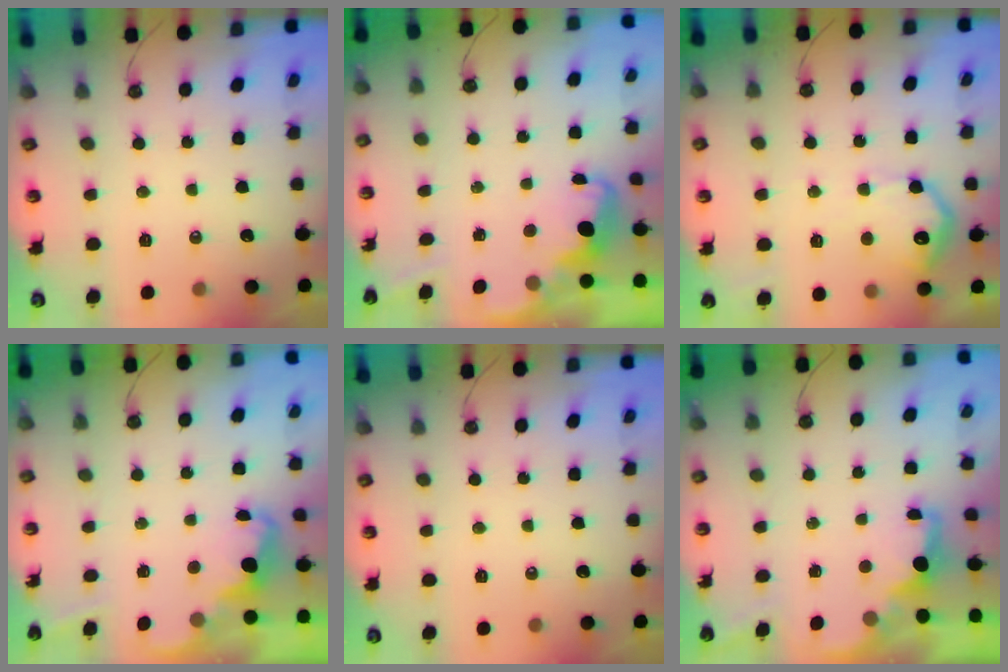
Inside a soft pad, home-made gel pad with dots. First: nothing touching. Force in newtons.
{"total": 3.6, "press": 3.5, "slide": 0.7}
{"total": 14.0, "press": 14.0, "slide": 0.8}
{"total": 2.3, "press": 2.3, "slide": 0.6}
{"total": 0.0}
{"total": 1.6, "press": 1.4, "slide": 0.7}